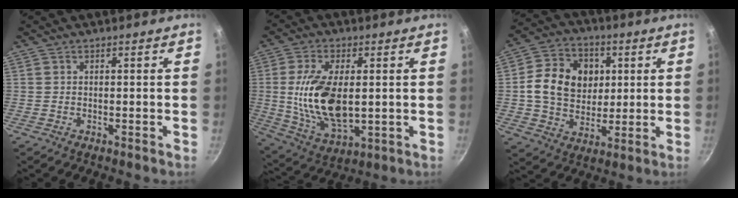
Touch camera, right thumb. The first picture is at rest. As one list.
[{"total": 16.0, "force": [0.8, 8.2, 13.7], "torque": [-0.252, -0.009, 0.025]}, {"total": 14.4, "force": [2.4, 11.8, 8.0], "torque": [-0.112, 0.005, 0.035]}]